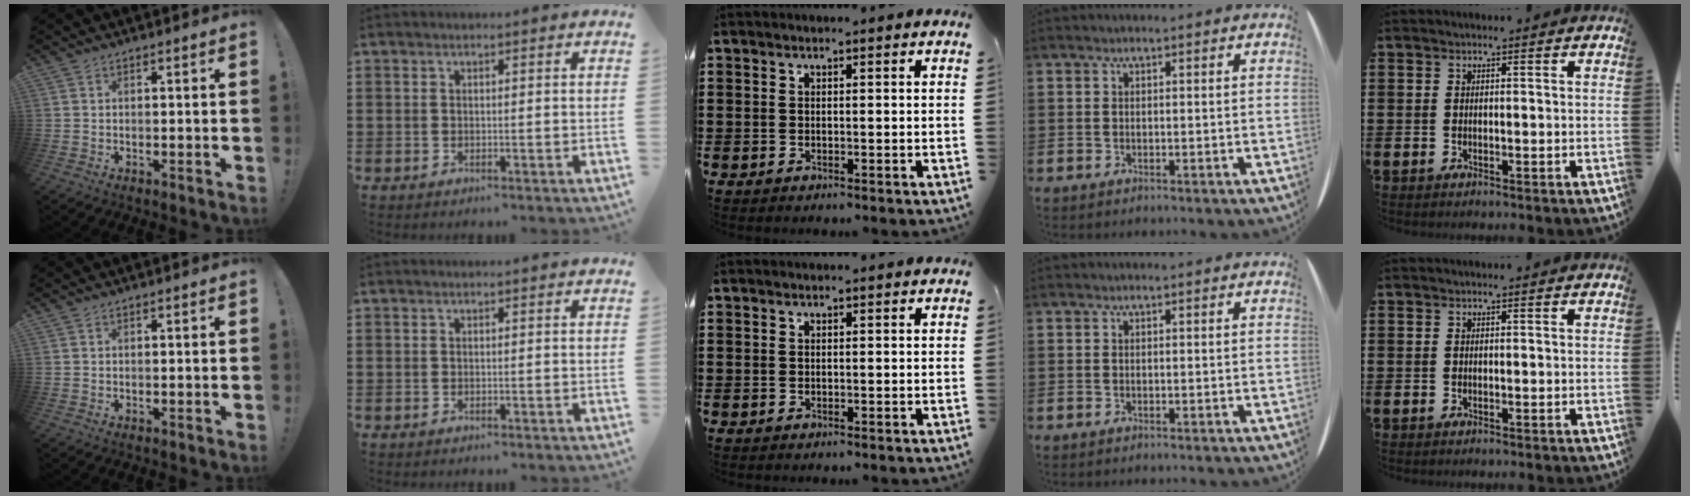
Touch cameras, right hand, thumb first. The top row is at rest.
{}